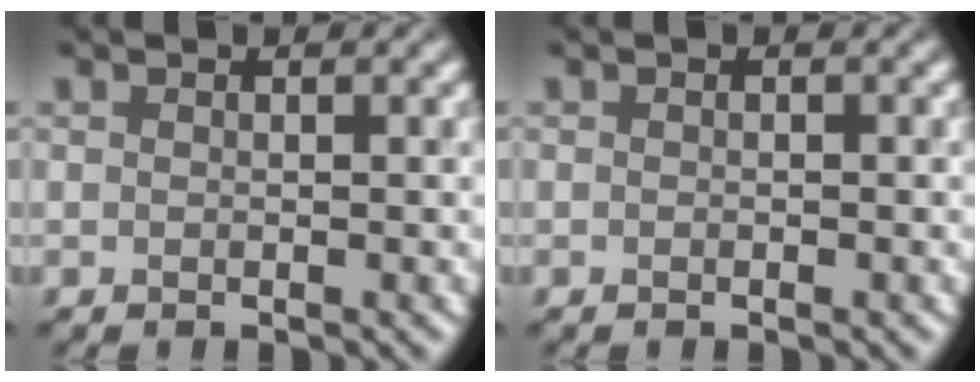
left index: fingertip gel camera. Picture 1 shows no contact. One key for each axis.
{"total": 0.0}